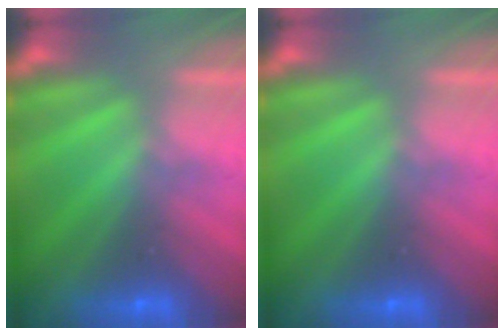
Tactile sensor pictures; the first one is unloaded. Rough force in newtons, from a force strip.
{"total": 0.0}